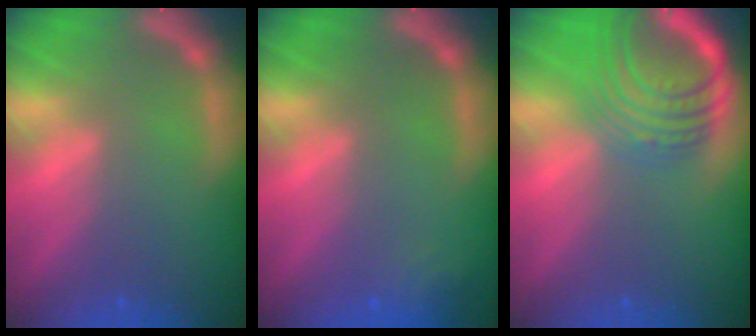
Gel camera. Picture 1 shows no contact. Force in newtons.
{"total": 1.9}
{"total": 9.5}